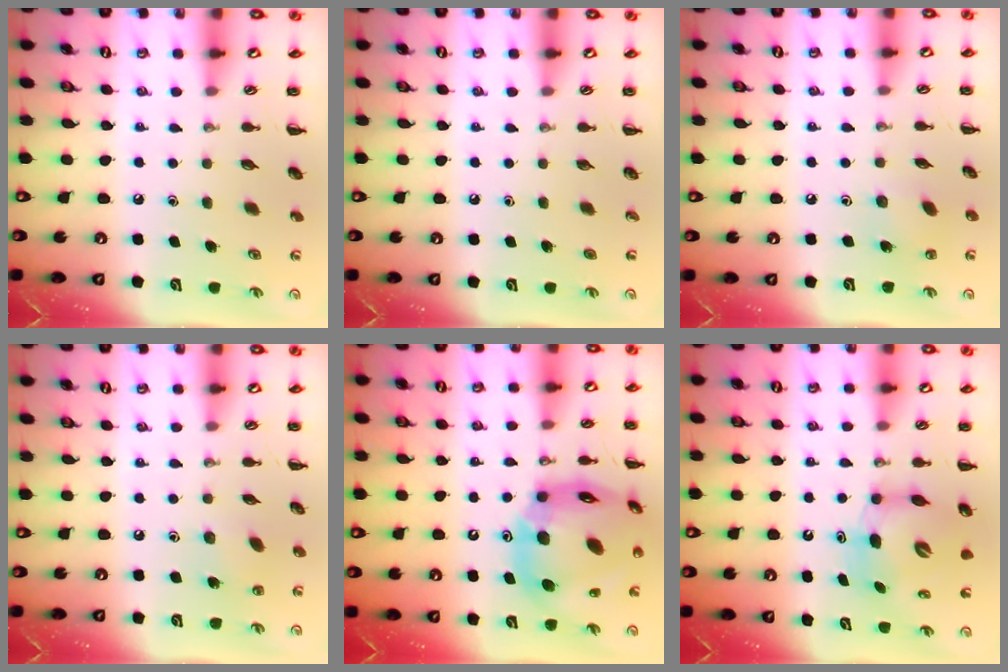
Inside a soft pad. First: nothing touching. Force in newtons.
{"total": 0.0}
{"total": 2.3, "press": 2.1, "slide": 0.9}
{"total": 2.6, "press": 2.5, "slide": 0.7}
{"total": 19.1, "press": 18.2, "slide": 5.6}
{"total": 6.7, "press": 6.6, "slide": 1.0}